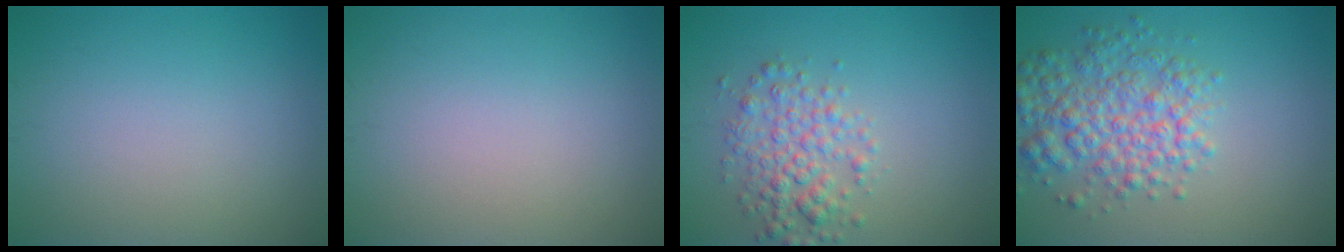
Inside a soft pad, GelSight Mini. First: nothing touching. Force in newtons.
{"total": 0.0}
{"total": 3.5, "press": 3.5, "slide": 0.1}
{"total": 5.5, "press": 5.5, "slide": 0.2}